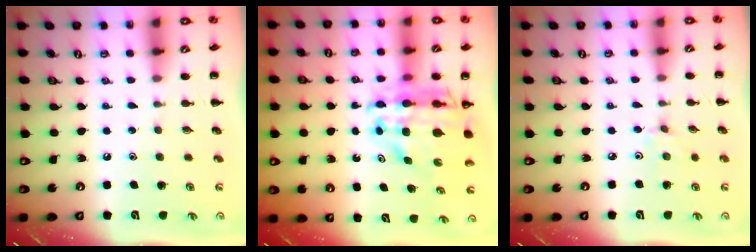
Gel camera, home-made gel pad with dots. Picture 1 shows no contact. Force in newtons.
{"total": 13.2, "press": 12.7, "slide": 3.7}
{"total": 2.0, "press": 1.9, "slide": 0.7}